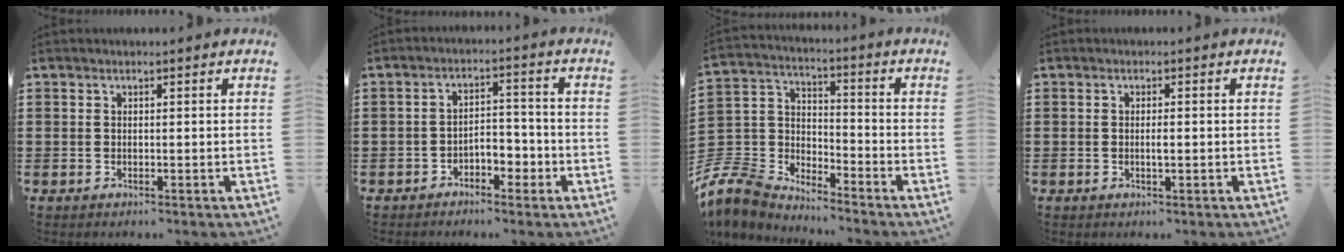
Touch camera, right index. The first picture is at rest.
{"total": 3.8, "force": [-2.4, 2.0, 2.1], "torque": [-0.041, 0.009, -0.048]}
{"total": 7.0, "force": [-6.2, 3.1, 1.0], "torque": [-0.073, -0.009, -0.134]}
{"total": 1.5, "force": [-0.2, 0.3, 1.4], "torque": [-0.027, -0.001, -0.003]}